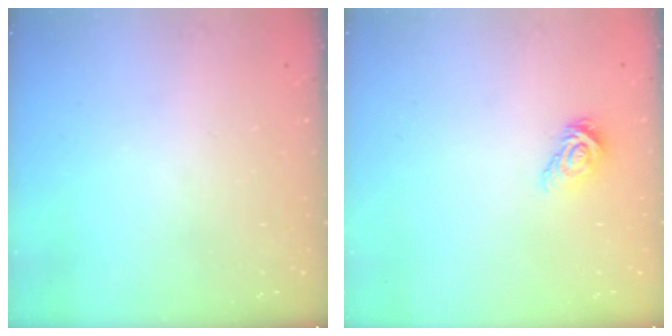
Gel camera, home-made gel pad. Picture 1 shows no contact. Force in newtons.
{"total": 7.5, "press": 7.5, "slide": 0.3}